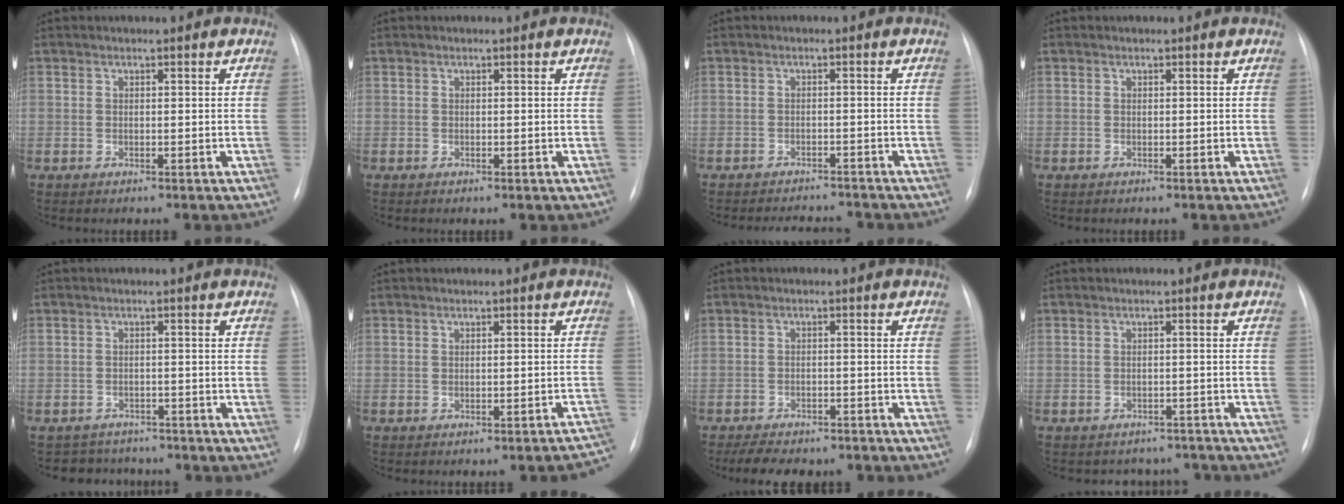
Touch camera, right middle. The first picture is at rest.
{"total": 0.0}
{"total": 6.1, "force": [-5.9, 1.3, 0.9], "torque": [-0.009, 0.003, -0.074]}
{"total": 0.0}
{"total": 4.4, "force": [-3.9, 2.1, -0.4], "torque": [0.006, 0.013, -0.054]}
{"total": 3.9, "force": [-3.6, 0.5, 1.4], "torque": [0.010, 0.008, -0.038]}
{"total": 9.2, "force": [-7.8, 3.3, 3.7], "torque": [-0.058, 0.003, -0.104]}
{"total": 5.9, "force": [-5.3, 2.7, -0.4], "torque": [0.014, 0.021, -0.056]}